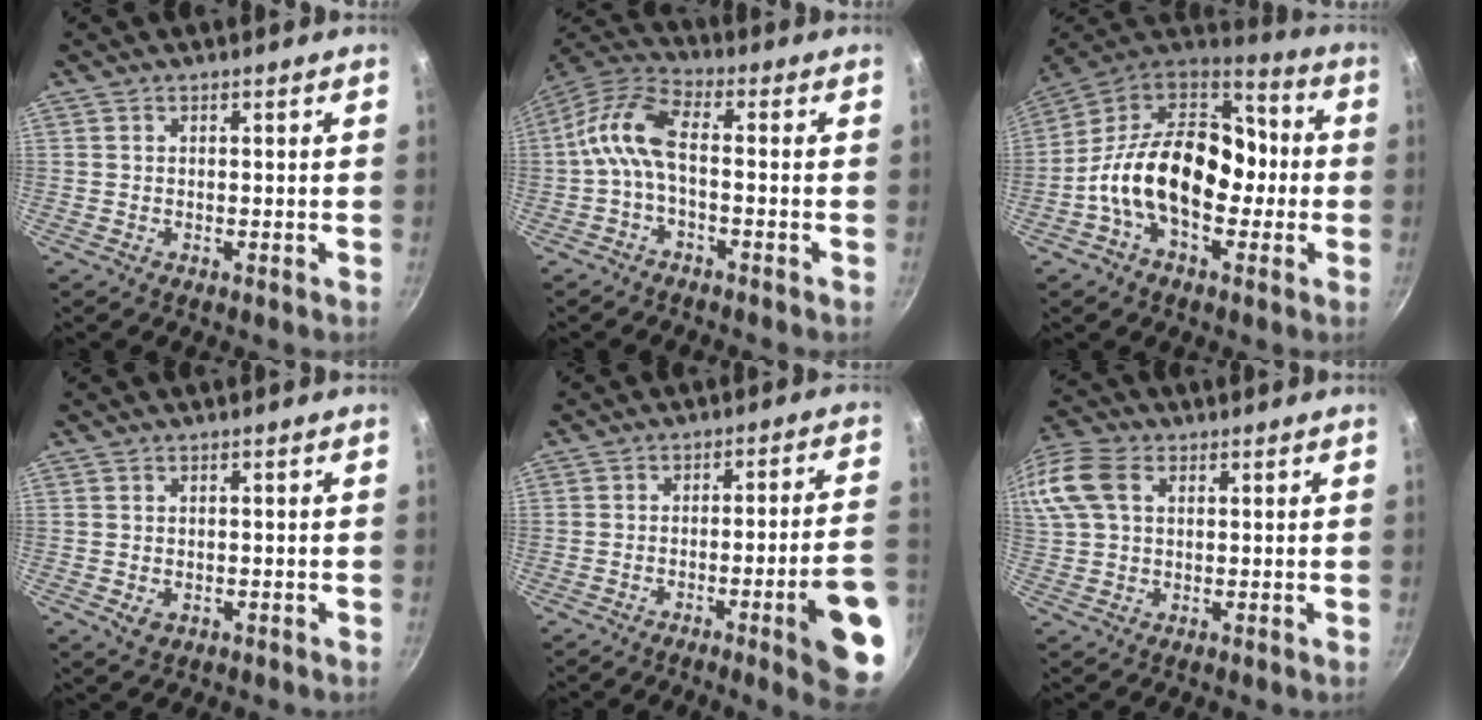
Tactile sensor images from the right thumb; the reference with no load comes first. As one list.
[{"total": 8.8, "force": [-1.6, 3.9, 7.8], "torque": [-0.175, 0.035, -0.047]}, {"total": 21.1, "force": [-2.6, 13.8, 15.8], "torque": [-0.224, 0.055, -0.063]}, {"total": 2.2, "force": [-0.5, 1.7, 1.4], "torque": [-0.022, -0.004, -0.003]}, {"total": 14.0, "force": [-5.8, 1.4, 12.7], "torque": [-0.150, 0.037, -0.073]}, {"total": 16.1, "force": [4.8, 11.4, 10.3], "torque": [-0.256, 0.041, 0.086]}]